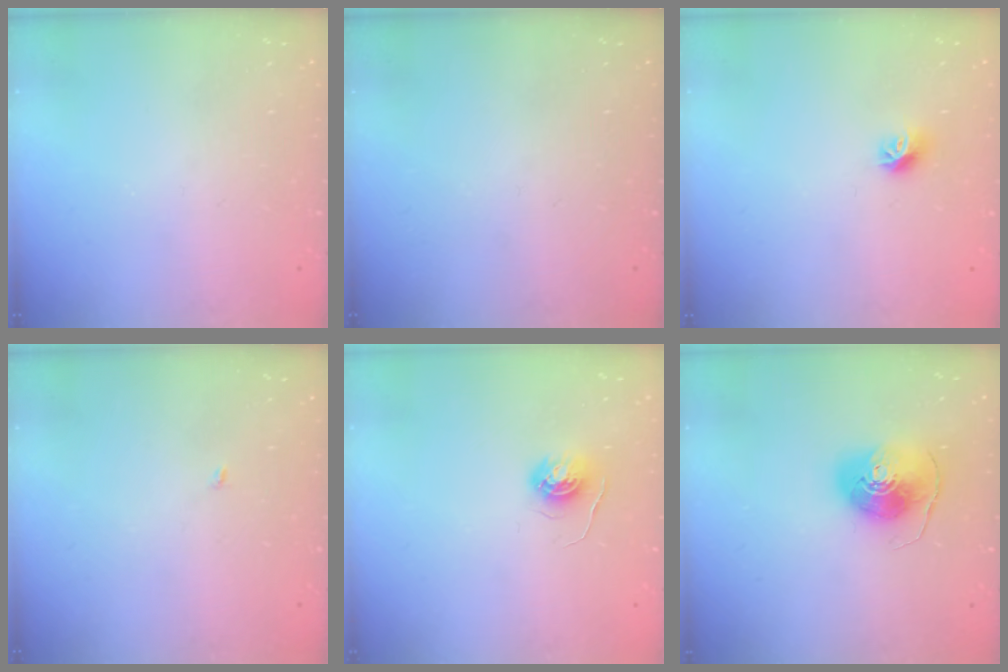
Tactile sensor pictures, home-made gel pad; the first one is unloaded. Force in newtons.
{"total": 0.0}
{"total": 8.0, "press": 7.9, "slide": 0.6}
{"total": 1.9, "press": 1.9, "slide": 0.2}
{"total": 4.6, "press": 4.6, "slide": 0.4}
{"total": 9.9, "press": 9.8, "slide": 1.1}